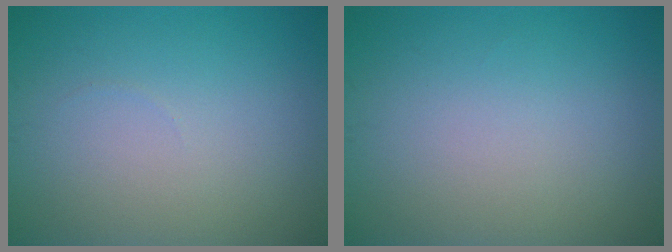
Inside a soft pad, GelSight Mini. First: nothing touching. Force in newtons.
{"total": 0.0}